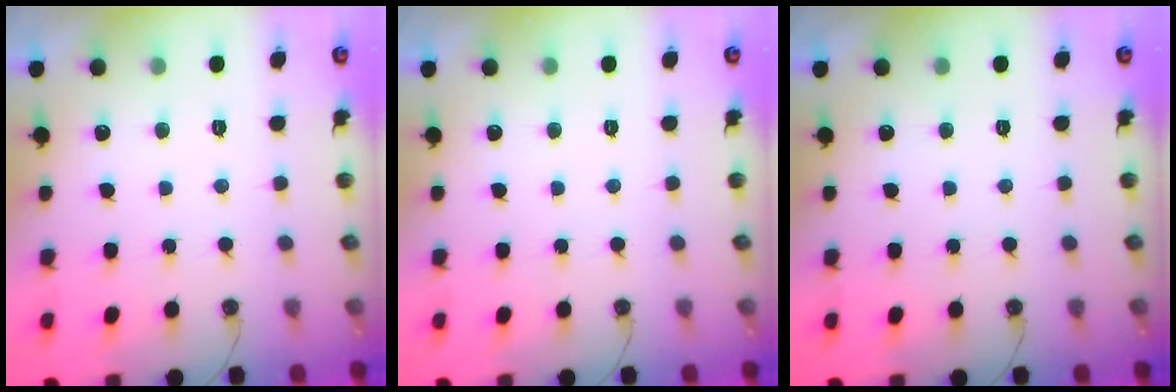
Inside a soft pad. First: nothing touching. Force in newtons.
{"total": 0.0}
{"total": 0.0}